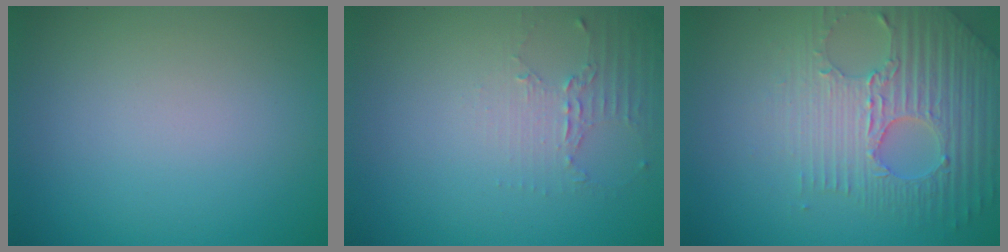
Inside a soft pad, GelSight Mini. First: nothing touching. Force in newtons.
{"total": 2.1, "press": 1.5, "slide": 1.5}
{"total": 5.9, "press": 4.8, "slide": 3.4}